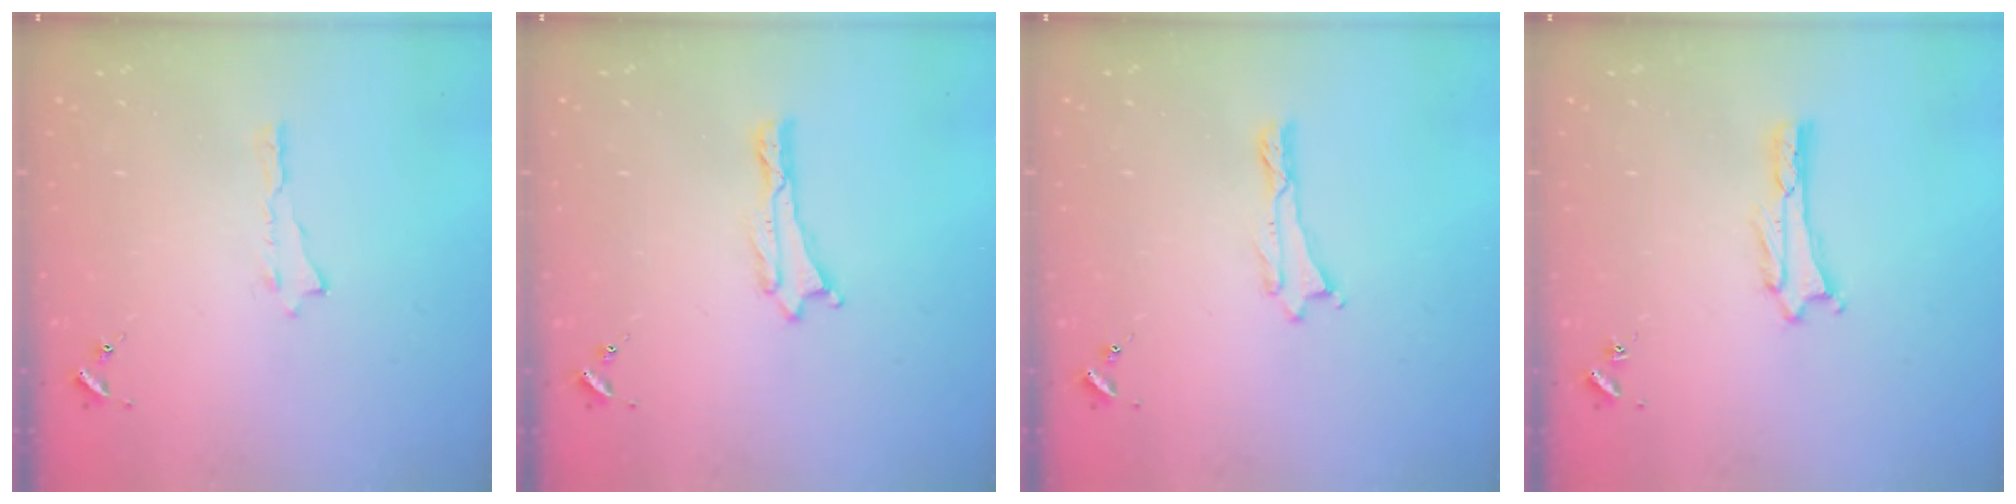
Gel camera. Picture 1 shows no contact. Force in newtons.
{"total": 0.0}
{"total": 0.0}
{"total": 1.6, "press": 1.6, "slide": 0.2}